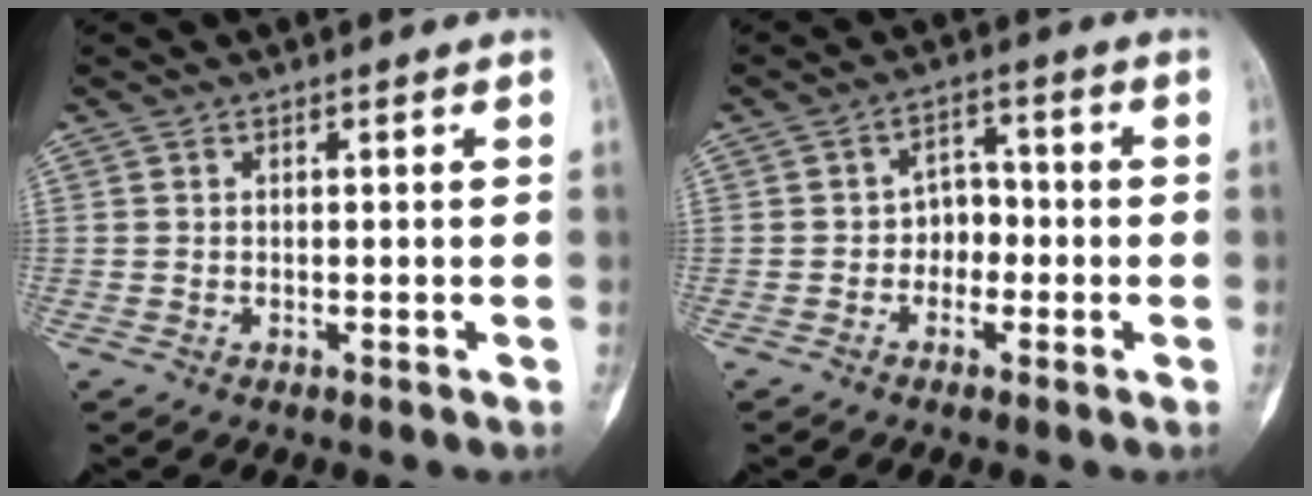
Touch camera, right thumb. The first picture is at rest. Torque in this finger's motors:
{"motor_torque": [-0.50, -0.12, 0.05, 0.03, 0.03]}